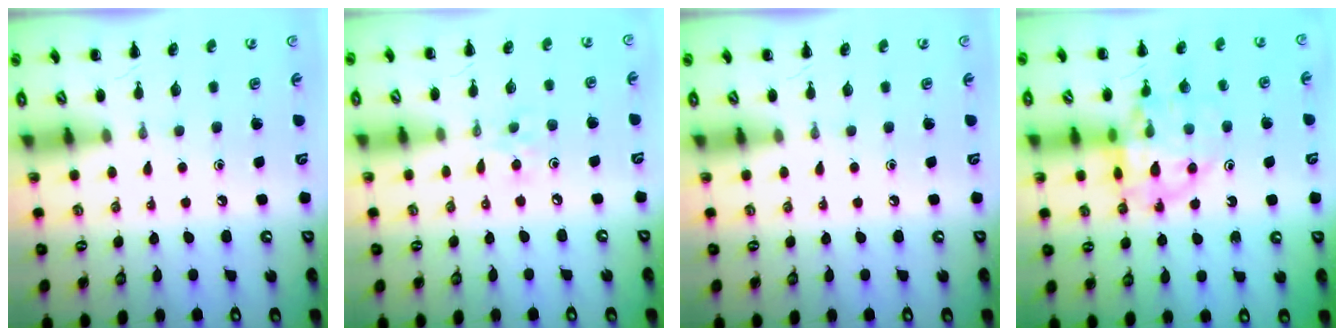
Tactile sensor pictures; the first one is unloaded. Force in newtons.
{"total": 3.5, "press": 3.4, "slide": 0.9}
{"total": 0.0}
{"total": 15.2, "press": 15.1, "slide": 2.2}